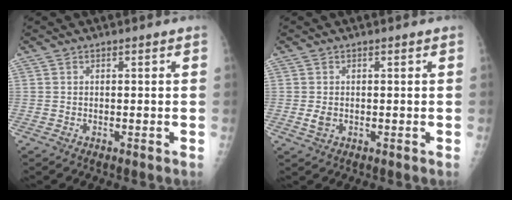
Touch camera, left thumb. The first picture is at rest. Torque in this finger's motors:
{"motor_torque": [-0.17, 0.11, 0.24, 0.02, 0.02]}